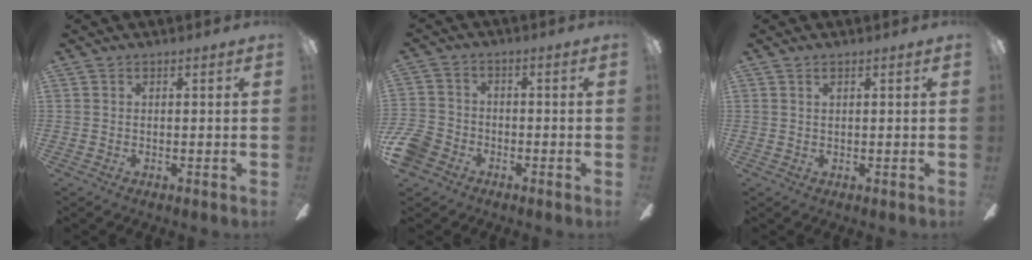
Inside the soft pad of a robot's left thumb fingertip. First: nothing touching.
{"total": 7.3, "force": [-3.8, 5.4, 3.0], "torque": [-0.083, 0.023, -0.074]}
{"total": 1.0, "force": [0.5, 0.3, 0.8], "torque": [-0.018, 0.002, 0.009]}